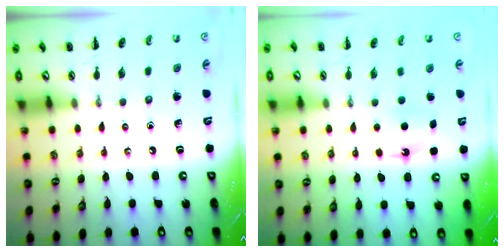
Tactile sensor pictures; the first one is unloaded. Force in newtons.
{"total": 5.6, "press": 5.5, "slide": 1.4}